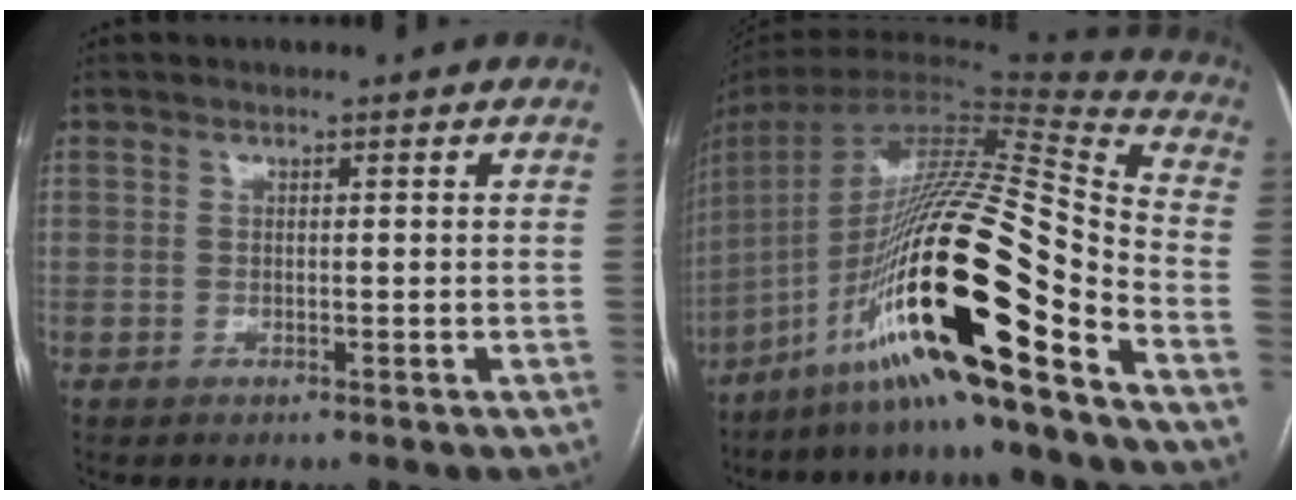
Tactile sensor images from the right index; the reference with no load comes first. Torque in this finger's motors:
{"motor_torque": [2.14, 0.00, 0.87, 0.21]}